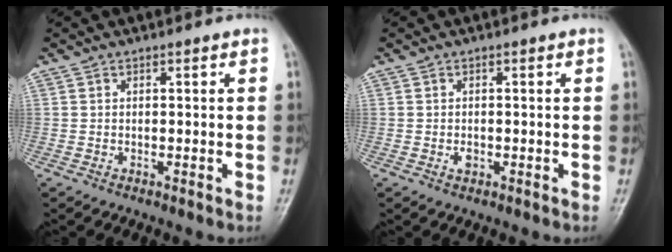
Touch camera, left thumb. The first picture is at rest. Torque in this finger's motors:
{"motor_torque": [0.28, 0.36, 0.26, -0.12, 0.01]}